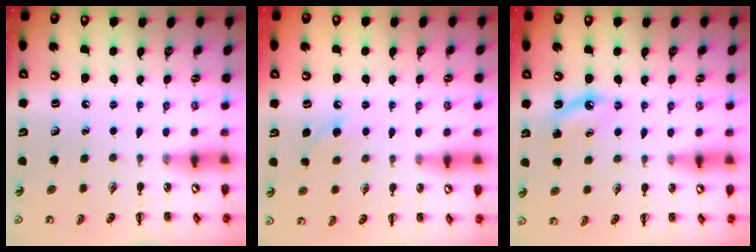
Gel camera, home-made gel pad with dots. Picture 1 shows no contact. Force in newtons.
{"total": 4.0, "press": 3.9, "slide": 0.8}
{"total": 5.9, "press": 5.6, "slide": 1.9}